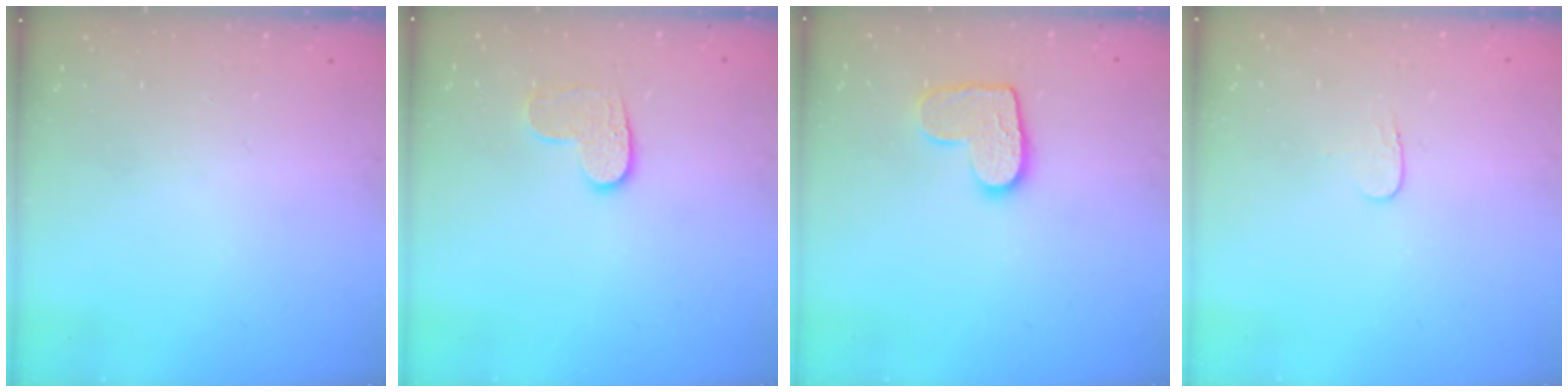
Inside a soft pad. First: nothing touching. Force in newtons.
{"total": 7.0, "press": 7.0, "slide": 0.2}
{"total": 10.3, "press": 10.2, "slide": 0.6}
{"total": 3.5, "press": 3.5, "slide": 0.4}